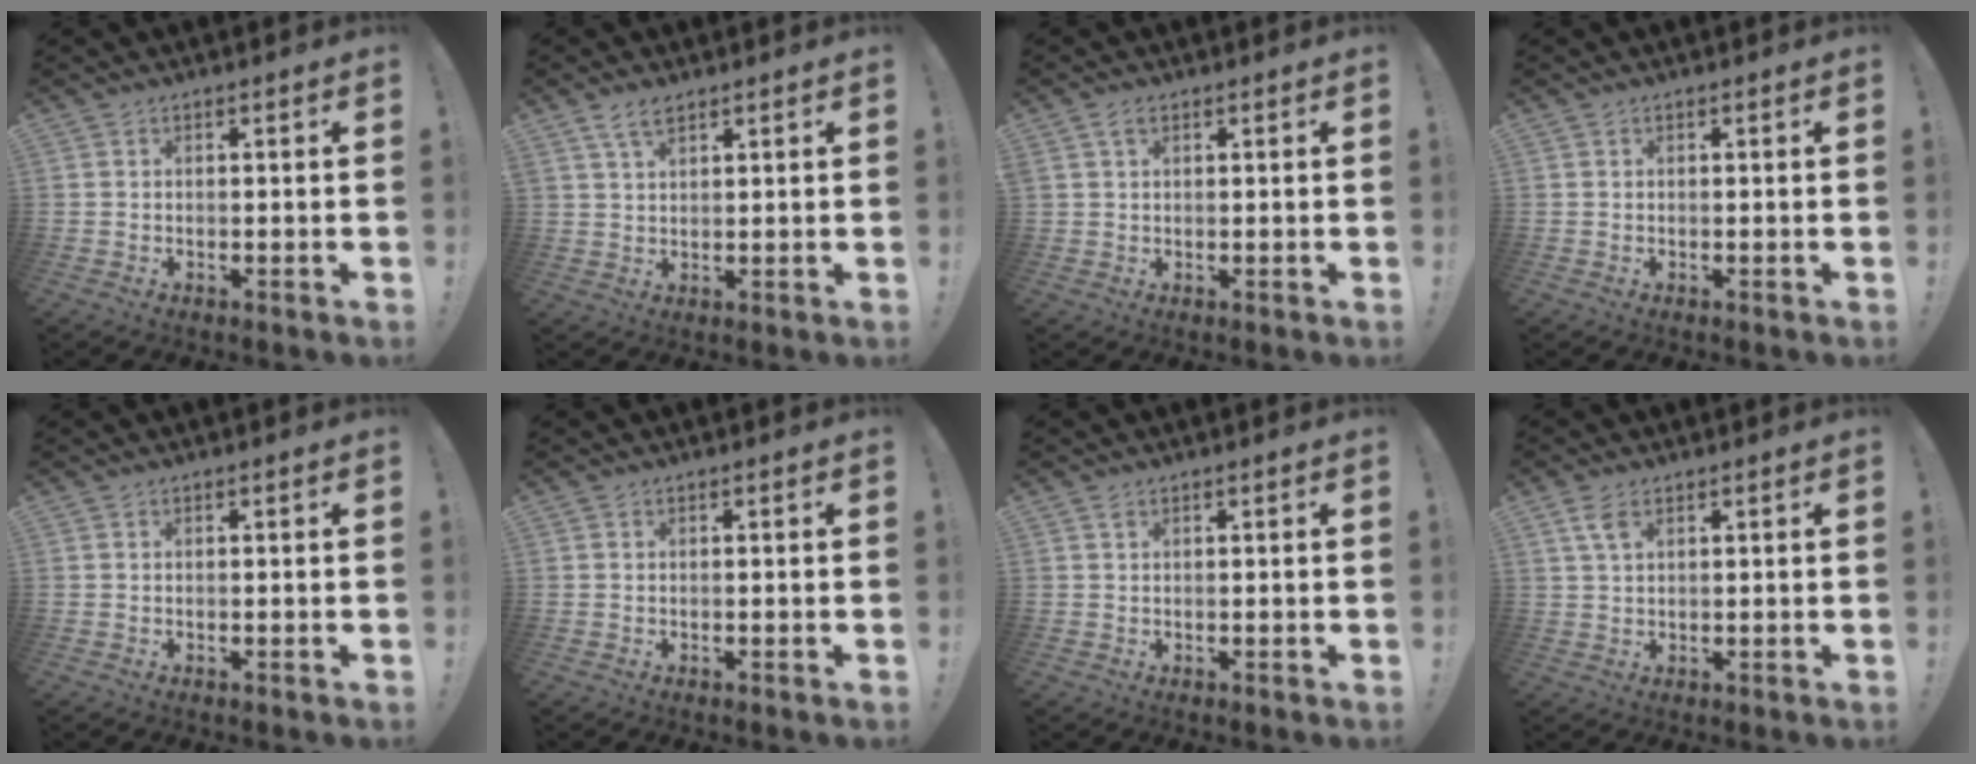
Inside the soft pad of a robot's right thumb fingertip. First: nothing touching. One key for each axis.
{"total": 4.4, "fx": 3.0, "fy": 1.8, "fz": 2.7, "tx": -0.050, "ty": -0.009, "tz": 0.055}
{"total": 2.6, "fx": 1.5, "fy": 1.3, "fz": 1.7, "tx": -0.027, "ty": 0.000, "tz": 0.026}
{"total": 0.0}
{"total": 0.0}
{"total": 0.0}
{"total": 0.7, "fx": 0.4, "fy": 0.4, "fz": 0.4, "tx": -0.001, "ty": -0.001, "tz": 0.007}
{"total": 4.5, "fx": 2.3, "fy": 2.1, "fz": 3.2, "tx": -0.057, "ty": -0.004, "tz": 0.042}